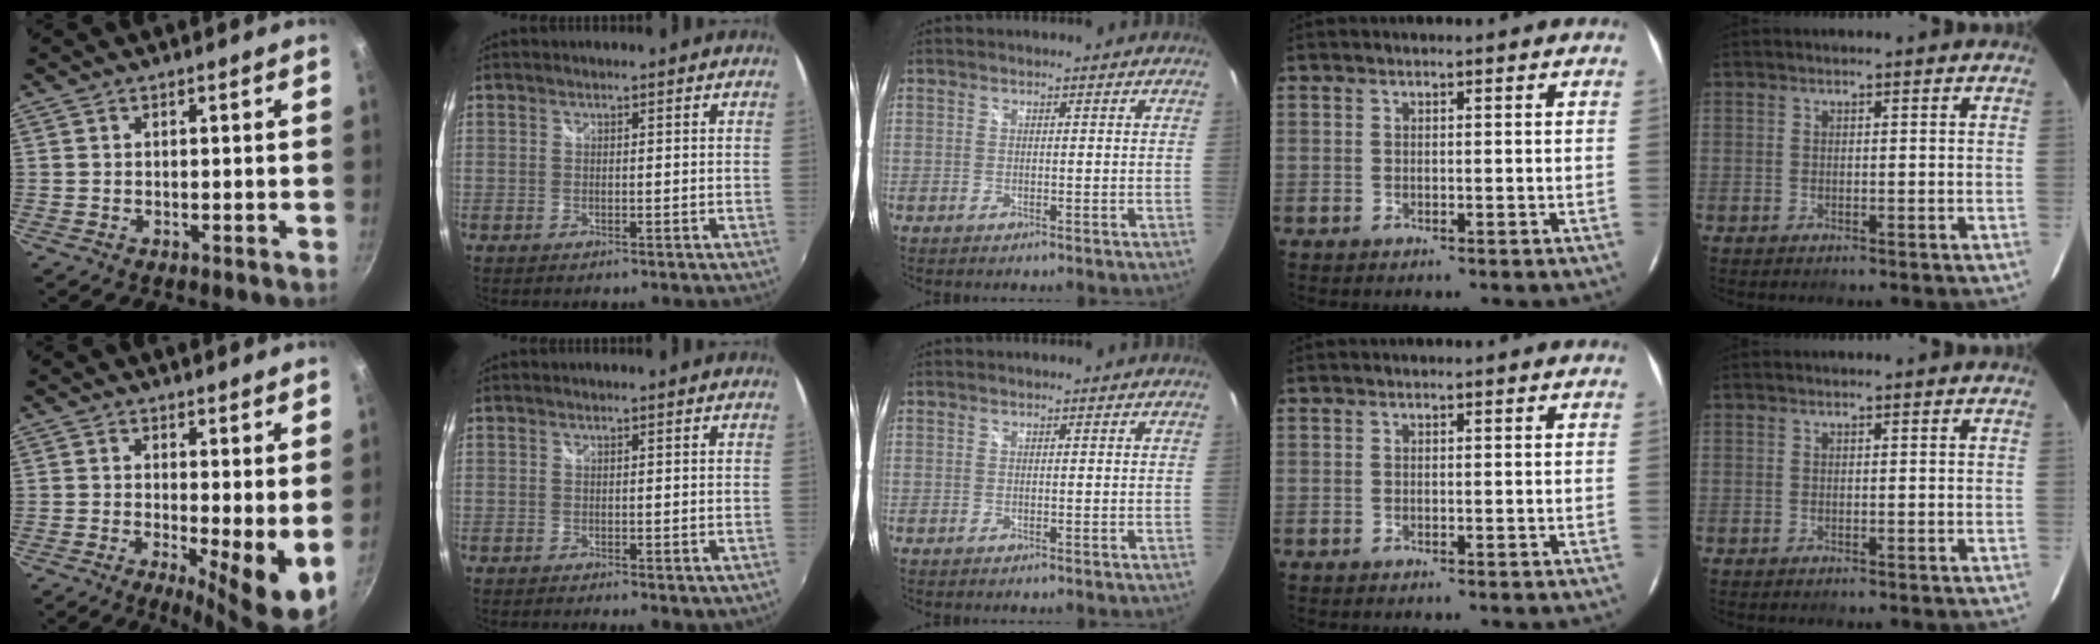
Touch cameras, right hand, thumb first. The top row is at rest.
{"thumb": {"total": 7.8, "force": [0.1, 1.9, 7.6], "torque": [-0.108, -0.022, 0.001]}, "index": {"total": 2.9, "force": [-1.3, 0.9, 2.4], "torque": [-0.037, -0.013, -0.013]}}